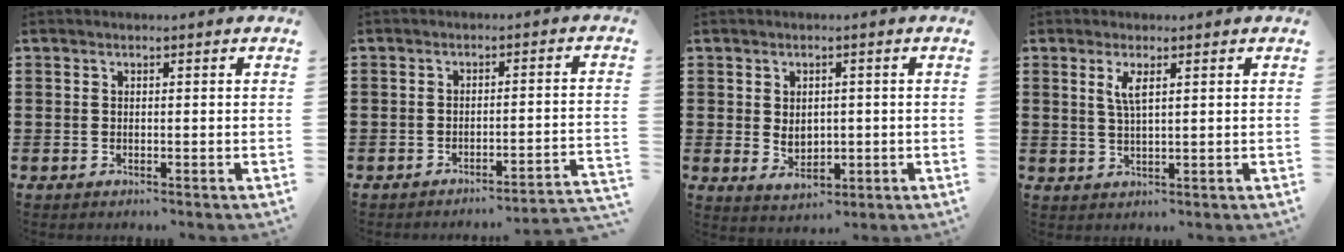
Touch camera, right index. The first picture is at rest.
{"total": 2.8, "force": [-2.5, -0.3, 1.2], "torque": [-0.024, -0.006, -0.055]}
{"total": 3.2, "force": [0.1, 2.5, 2.0], "torque": [-0.030, 0.002, -0.005]}
{"total": 3.0, "force": [1.3, 0.8, 2.6], "torque": [-0.055, 0.004, 0.021]}